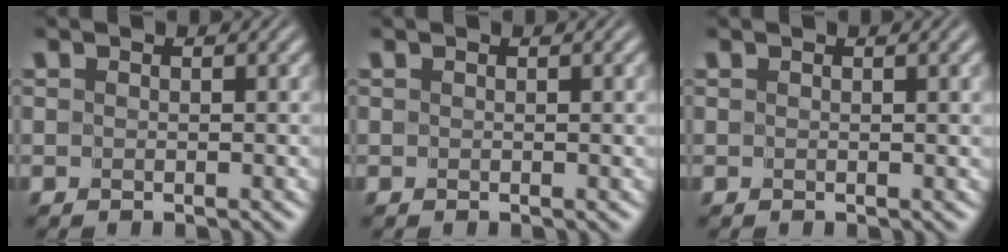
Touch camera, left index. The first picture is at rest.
{"total": 0.0}
{"total": 0.8, "force": [0.3, 0.0, 0.8], "torque": [-0.009, 0.000, 0.004]}